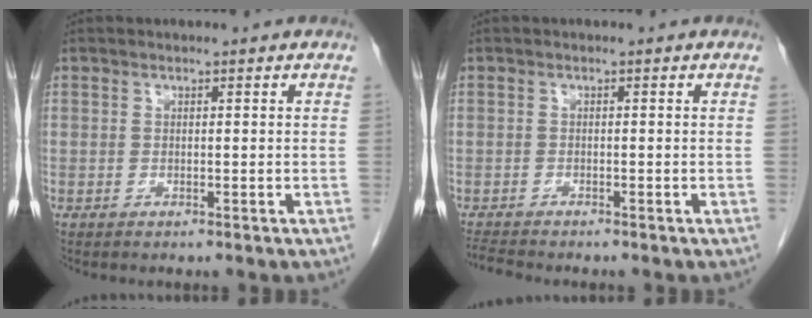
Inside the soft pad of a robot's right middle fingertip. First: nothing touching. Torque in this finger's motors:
{"motor_torque": [0.27, -0.10, -0.02, -0.01]}